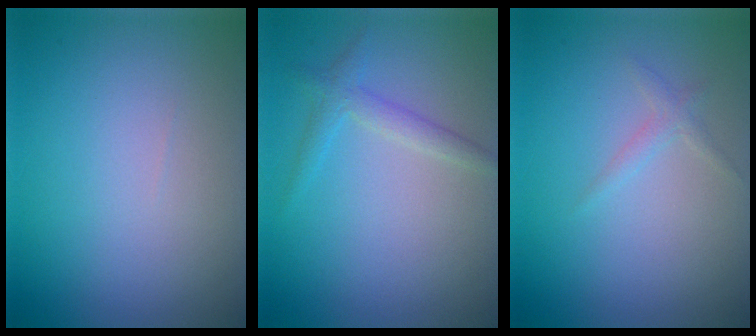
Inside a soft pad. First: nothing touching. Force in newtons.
{"total": 1.9, "press": 1.9, "slide": 0.2}
{"total": 1.0, "press": 1.0, "slide": 0.0}